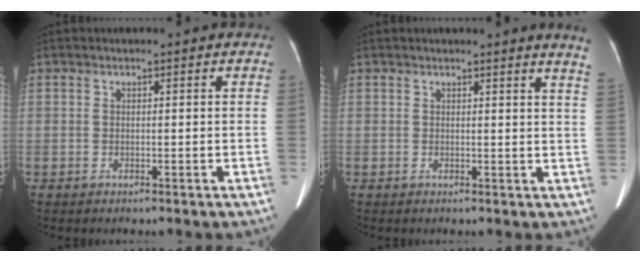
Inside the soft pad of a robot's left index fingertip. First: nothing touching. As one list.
[{"total": 4.7, "force": [4.2, -0.8, 1.9], "torque": [-0.021, -0.029, 0.021]}]